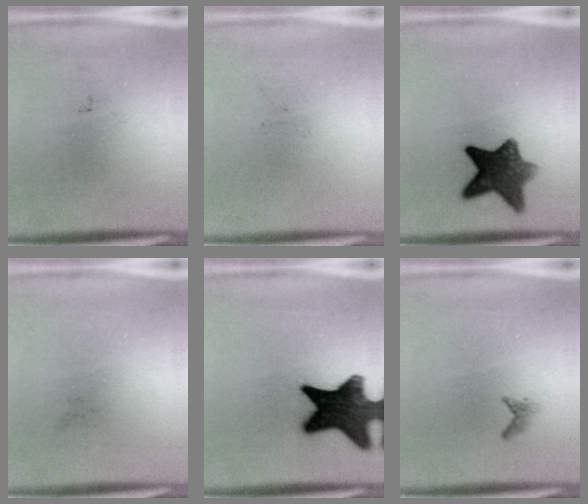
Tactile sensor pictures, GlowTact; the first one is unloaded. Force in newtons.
{"total": 0.0}
{"total": 9.6}
{"total": 0.0}
{"total": 16.3}
{"total": 0.7}